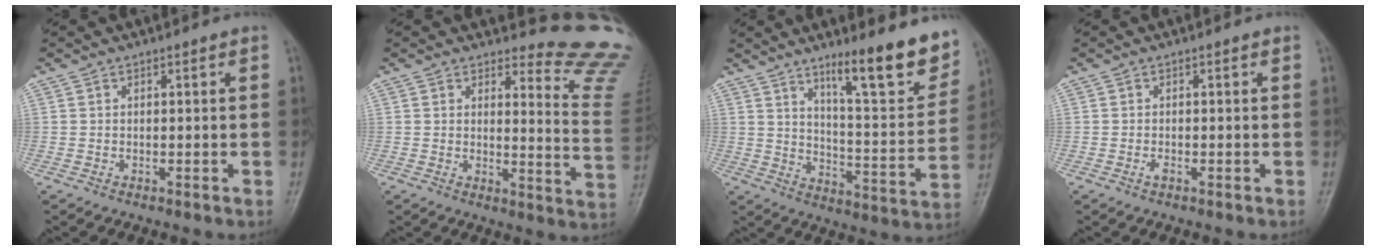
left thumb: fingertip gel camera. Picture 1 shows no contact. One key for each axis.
{"total": 13.6, "fx": 13.5, "fy": 1.2, "fz": 1.1, "tx": 0.025, "ty": -0.185, "tz": 0.123}
{"total": 17.2, "fx": 11.3, "fy": 3.4, "fz": 12.5, "tx": -0.146, "ty": -0.072, "tz": 0.177}
{"total": 0.7, "fx": -0.3, "fy": 0.1, "fz": 0.6, "tx": -0.013, "ty": -0.001, "tz": -0.006}